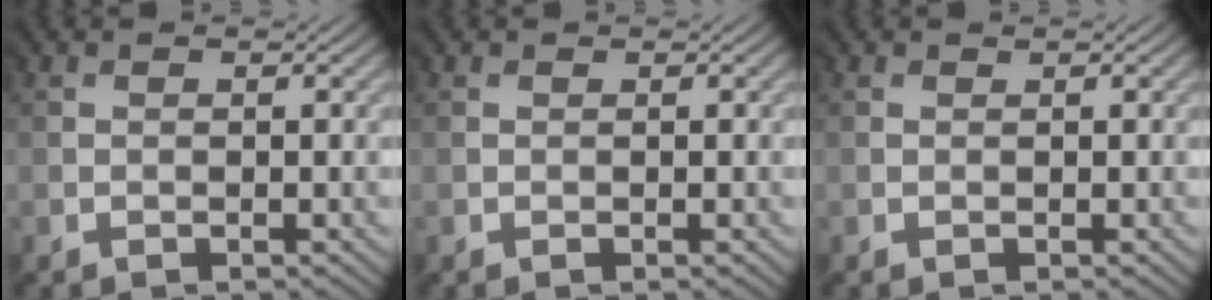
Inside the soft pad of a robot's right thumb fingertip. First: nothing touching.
{"total": 0.0}
{"total": 0.5, "force": [0.5, 0.2, 0.1], "torque": [-0.004, 0.002, 0.009]}